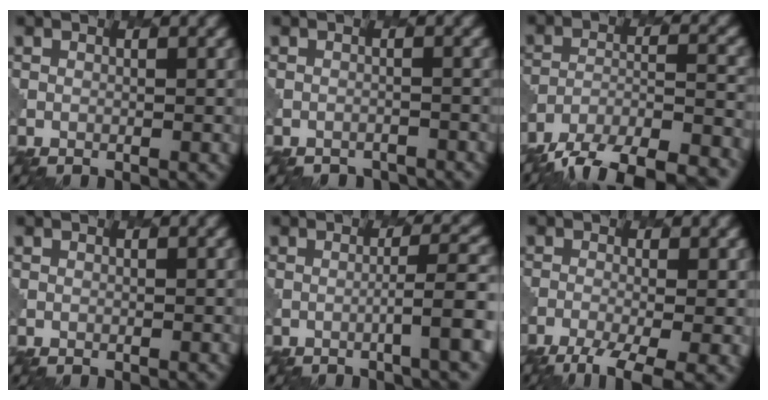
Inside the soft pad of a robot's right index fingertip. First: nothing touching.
{"total": 2.6, "force": [-2.5, 0.5, -0.1], "torque": [0.001, 0.000, -0.028]}
{"total": 13.0, "force": [-10.8, 4.4, 5.6], "torque": [-0.091, -0.014, -0.140]}
{"total": 0.0}
{"total": 4.2, "force": [-1.4, 0.3, 4.0], "torque": [-0.047, 0.017, -0.034]}
{"total": 5.2, "force": [-2.8, 1.4, 4.1], "torque": [-0.070, -0.009, -0.049]}